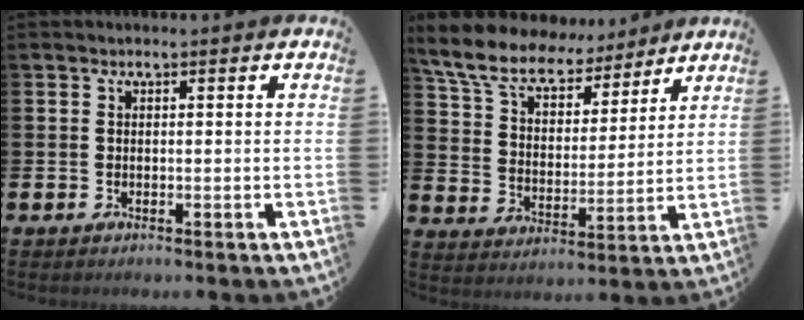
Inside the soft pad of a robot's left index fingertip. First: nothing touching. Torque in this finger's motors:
{"motor_torque": [2.14, 0.00, 0.77, 0.21]}